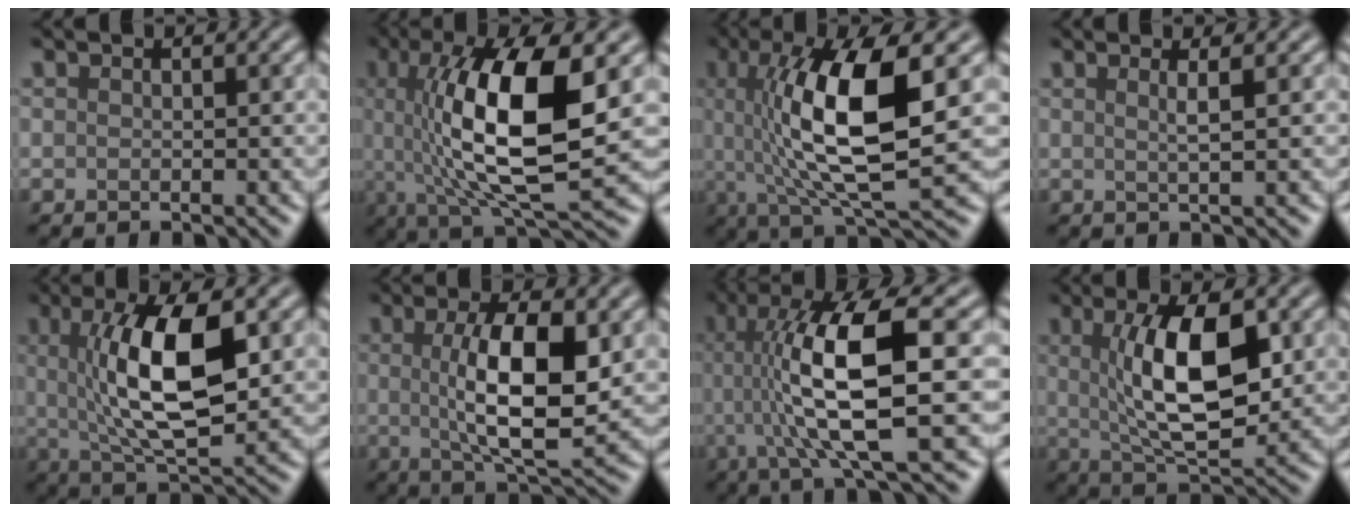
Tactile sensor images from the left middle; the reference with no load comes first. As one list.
[{"total": 12.2, "force": [1.1, 3.8, 11.6], "torque": [-0.198, 0.001, 0.021]}, {"total": 11.1, "force": [1.2, 3.0, 10.6], "torque": [-0.176, 0.004, 0.024]}, {"total": 2.0, "force": [0.7, 0.6, 1.8], "torque": [-0.026, 0.004, -0.001]}, {"total": 9.4, "force": [1.4, 3.2, 8.7], "torque": [-0.150, -0.004, 0.026]}, {"total": 8.6, "force": [0.7, 2.7, 8.1], "torque": [-0.138, -0.008, 0.015]}, {"total": 11.1, "force": [0.6, 2.6, 10.8], "torque": [-0.182, 0.005, 0.015]}, {"total": 8.5, "force": [1.3, 3.0, 7.9], "torque": [-0.134, -0.008, 0.026]}]